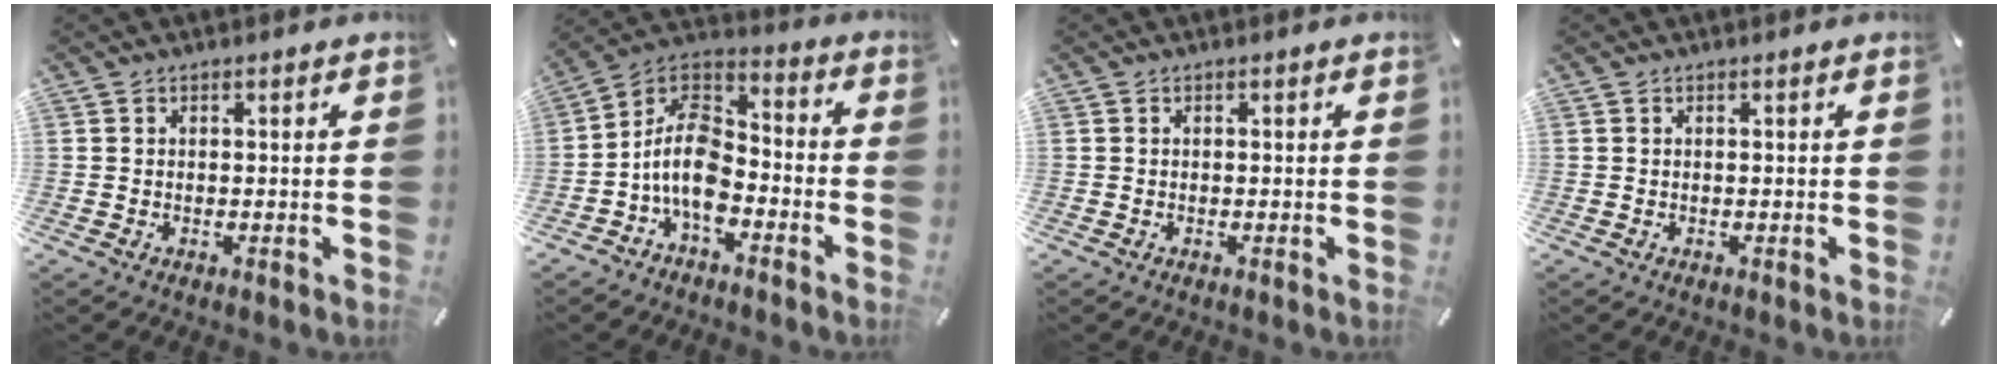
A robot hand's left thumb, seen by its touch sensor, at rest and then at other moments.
{"total": 12.4, "force": [-5.7, 7.6, 7.9], "torque": [-0.174, 0.020, -0.110]}
{"total": 0.0}
{"total": 0.0}